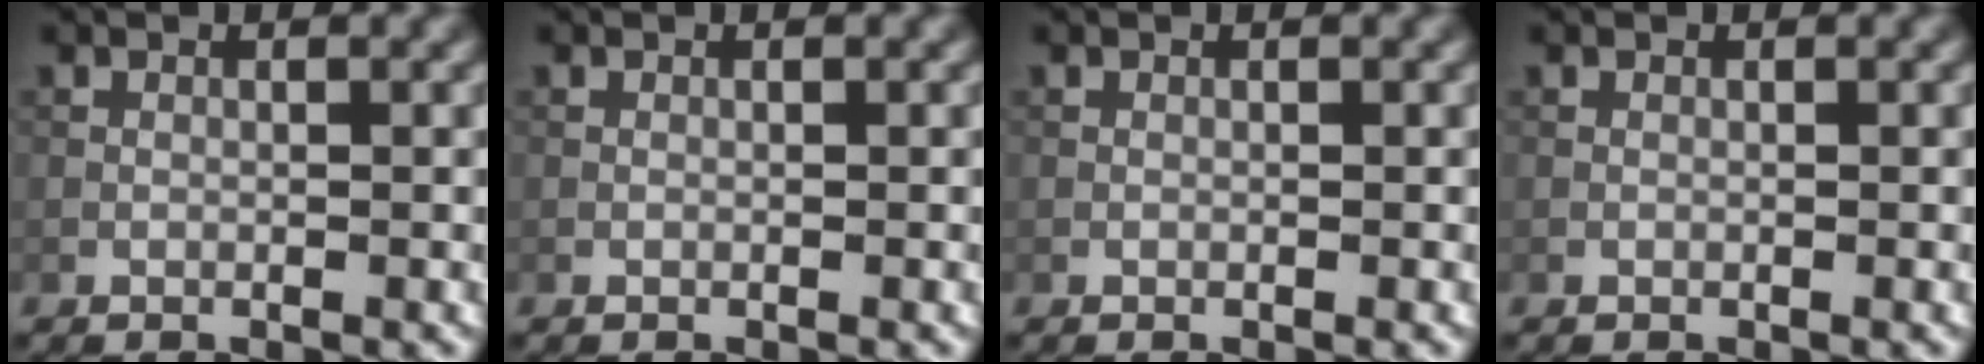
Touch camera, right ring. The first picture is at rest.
{"total": 0.0}
{"total": 0.0}
{"total": 0.0}